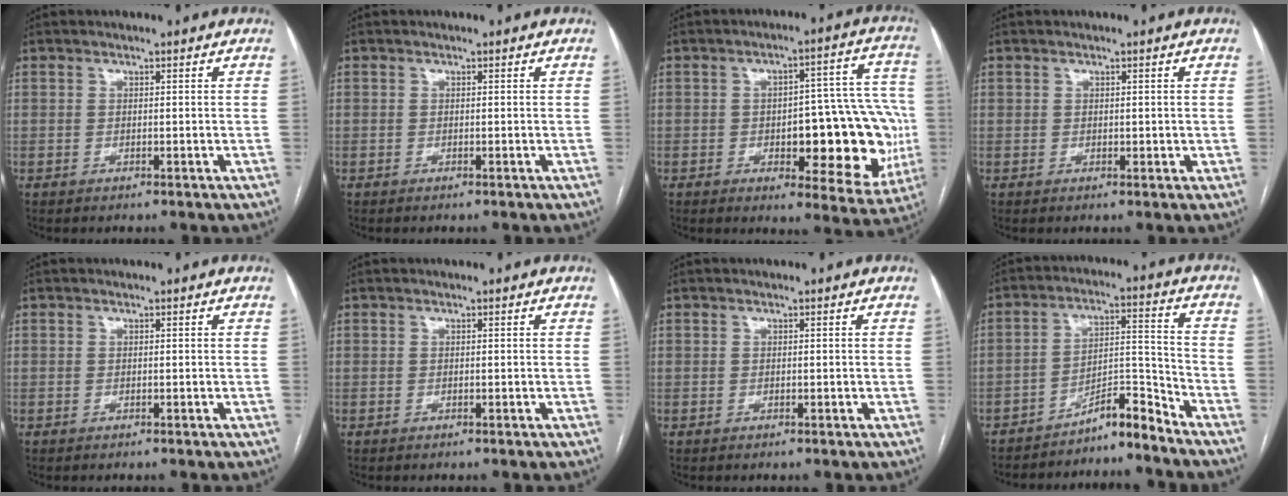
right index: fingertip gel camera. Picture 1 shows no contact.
{"total": 0.0}
{"total": 19.4, "force": [-3.4, 7.2, 17.7], "torque": [-0.165, 0.036, -0.023]}
{"total": 1.2, "force": [0.2, 0.9, 0.7], "torque": [-0.010, 0.002, 0.006]}
{"total": 0.0}
{"total": 0.0}
{"total": 0.0}
{"total": 7.1, "force": [-6.6, 0.2, 2.6], "torque": [-0.032, 0.026, -0.110]}